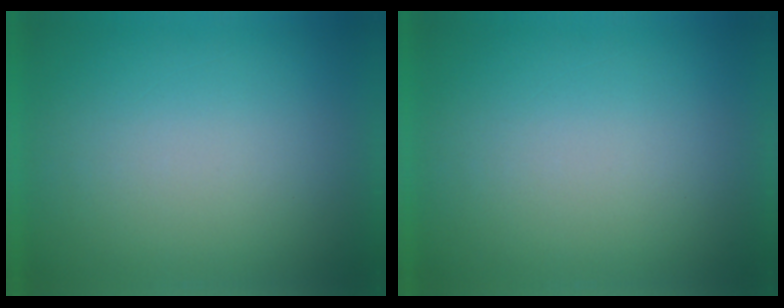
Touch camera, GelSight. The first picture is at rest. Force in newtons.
{"total": 0.0}